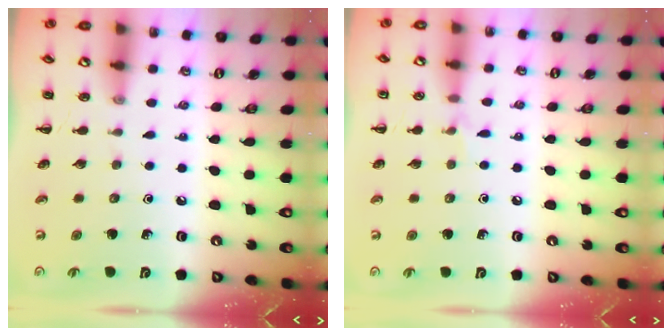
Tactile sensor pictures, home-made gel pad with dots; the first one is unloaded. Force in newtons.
{"total": 4.2, "press": 4.0, "slide": 1.4}